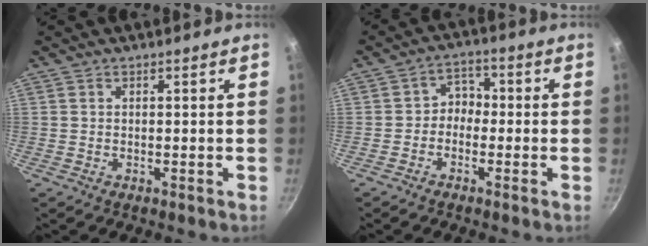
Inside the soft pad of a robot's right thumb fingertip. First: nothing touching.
{"total": 3.5, "force": [-1.3, 2.9, 1.6], "torque": [-0.003, 0.023, -0.034]}